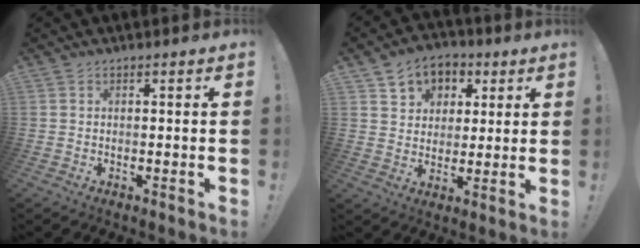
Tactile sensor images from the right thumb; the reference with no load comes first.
{"total": 8.5, "force": [3.7, 7.2, 2.4], "torque": [-0.025, -0.022, 0.073]}